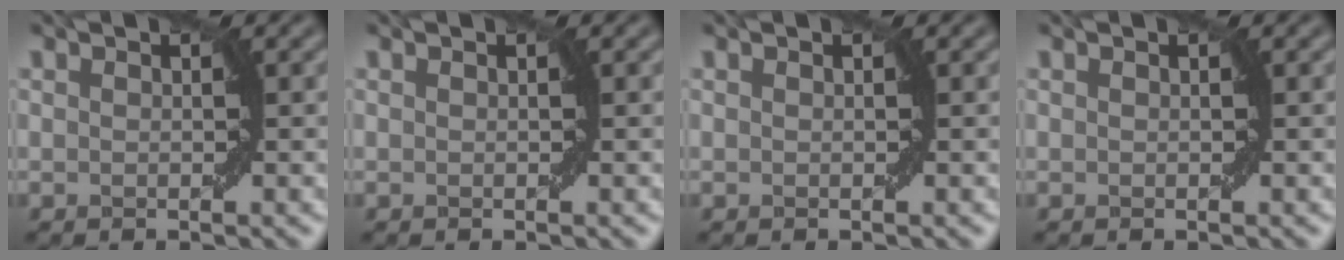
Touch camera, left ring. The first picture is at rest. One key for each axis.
{"total": 0.0}
{"total": 0.0}
{"total": 0.0}